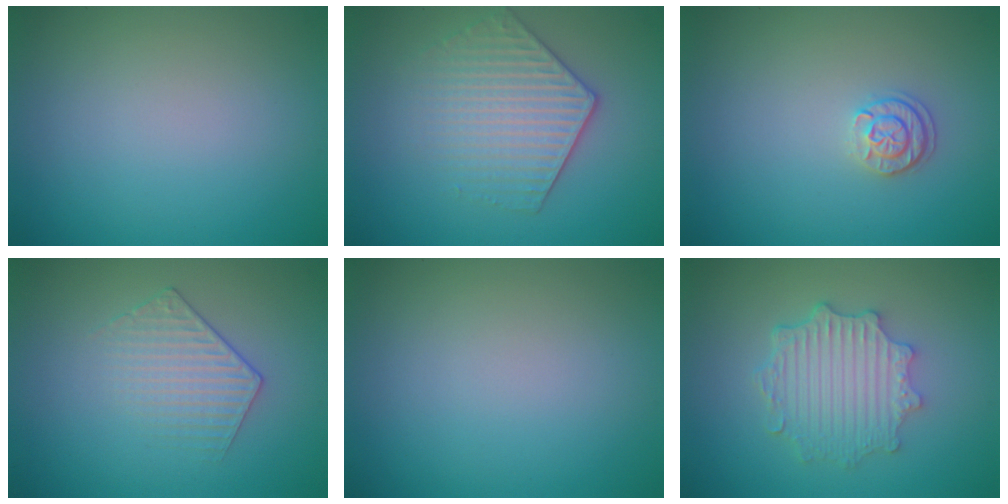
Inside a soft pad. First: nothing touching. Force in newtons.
{"total": 4.0, "press": 3.5, "slide": 1.8}
{"total": 1.7, "press": 1.6, "slide": 0.7}
{"total": 1.9, "press": 1.4, "slide": 1.3}
{"total": 0.0}
{"total": 4.4, "press": 3.6, "slide": 2.6}